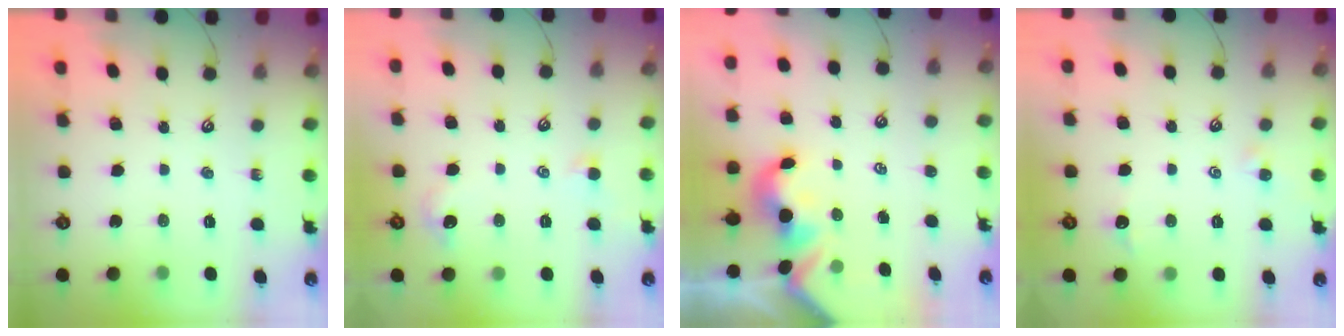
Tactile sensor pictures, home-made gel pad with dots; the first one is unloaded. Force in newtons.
{"total": 1.5, "press": 1.3, "slide": 0.6}
{"total": 1.6, "press": 1.5, "slide": 0.6}
{"total": 1.1, "press": 1.0, "slide": 0.5}